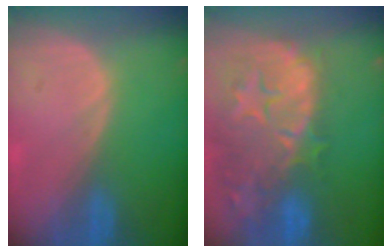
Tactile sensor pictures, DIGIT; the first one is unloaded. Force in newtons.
{"total": 14.8, "press": 11.8, "slide": 8.9}